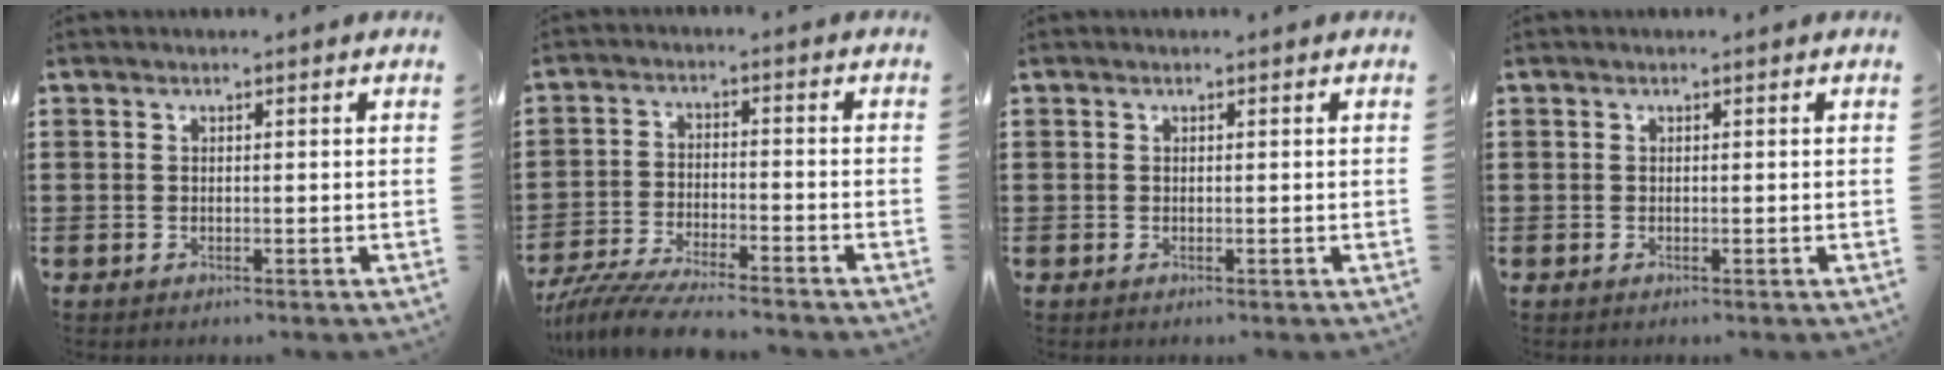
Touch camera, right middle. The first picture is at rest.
{"total": 6.9, "force": [-6.5, 0.3, 2.2], "torque": [-0.056, -0.008, -0.128]}
{"total": 0.0}
{"total": 0.0}